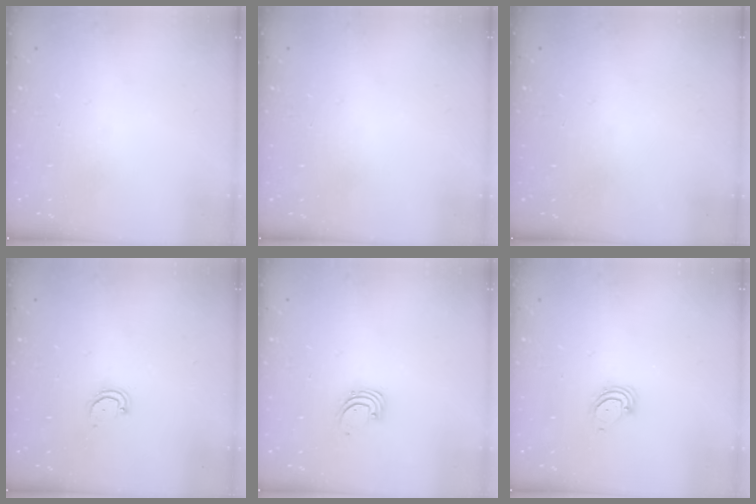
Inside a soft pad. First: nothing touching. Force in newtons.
{"total": 0.0}
{"total": 0.0}
{"total": 3.3, "press": 3.3, "slide": 0.5}
{"total": 1.4, "press": 1.4, "slide": 0.1}
{"total": 3.1, "press": 3.1, "slide": 0.3}